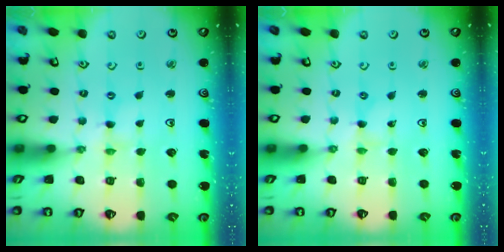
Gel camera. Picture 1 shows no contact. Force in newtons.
{"total": 0.0}